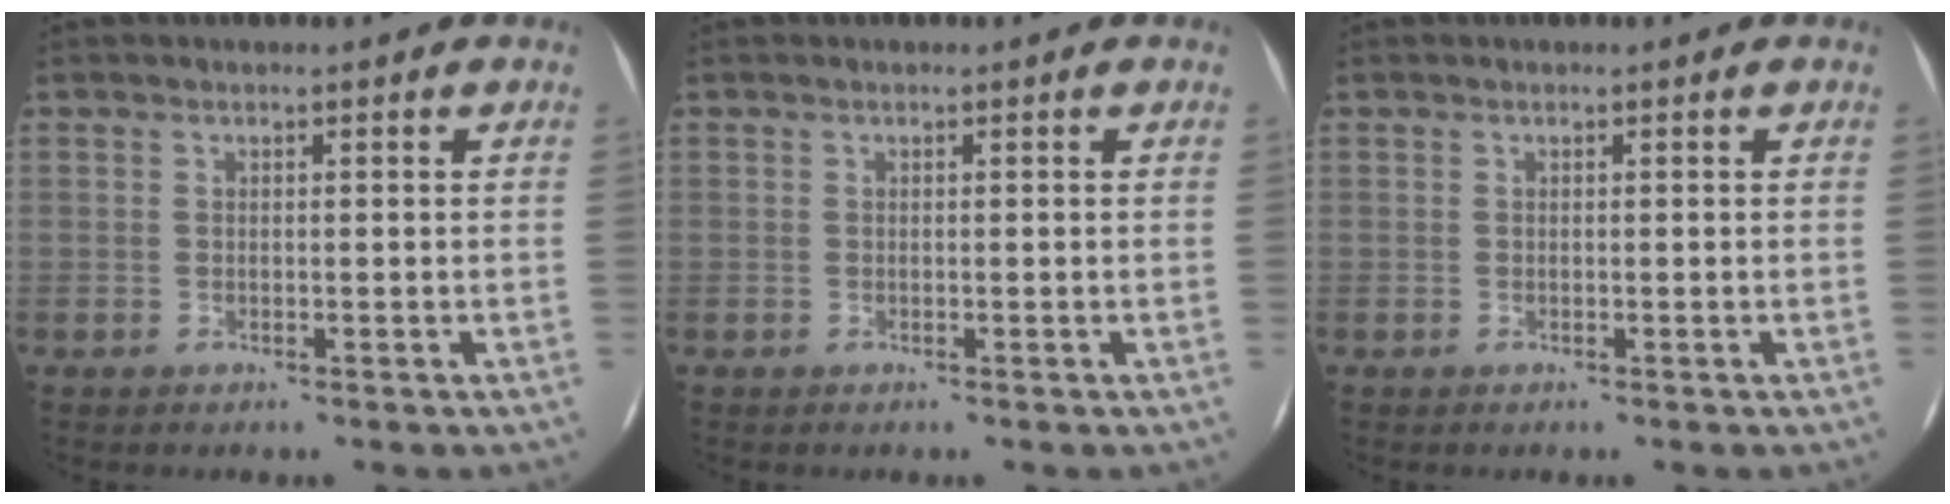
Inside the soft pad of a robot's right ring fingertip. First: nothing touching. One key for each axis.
{"total": 0.0}
{"total": 0.0}